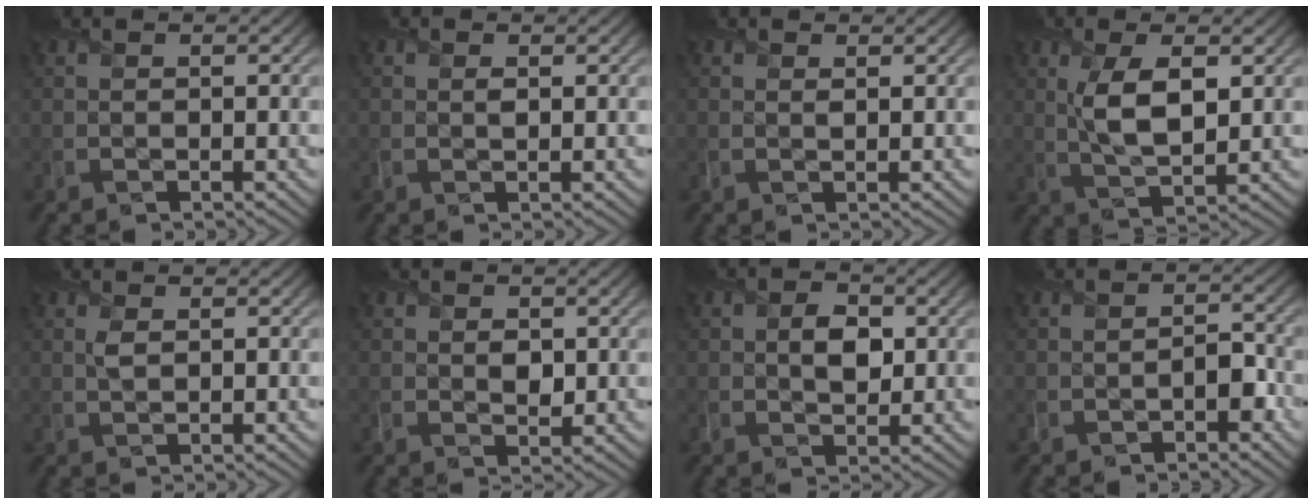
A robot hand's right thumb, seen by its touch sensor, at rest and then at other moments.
{"total": 0.5, "force": [0.1, 0.3, 0.4], "torque": [-0.009, -0.003, 0.000]}
{"total": 0.7, "force": [0.5, 0.2, 0.5], "torque": [-0.013, -0.001, 0.007]}
{"total": 6.5, "force": [1.4, 2.7, 5.8], "torque": [-0.124, 0.000, 0.029]}
{"total": 1.3, "force": [0.5, 0.6, 1.1], "torque": [-0.030, 0.002, 0.009]}
{"total": 1.9, "force": [0.2, 1.5, 1.2], "torque": [-0.024, -0.008, 0.003]}
{"total": 3.4, "force": [0.2, 2.4, 2.5], "torque": [-0.047, -0.006, -0.001]}
{"total": 2.5, "force": [-1.7, 1.2, 1.3], "torque": [-0.020, 0.003, -0.029]}